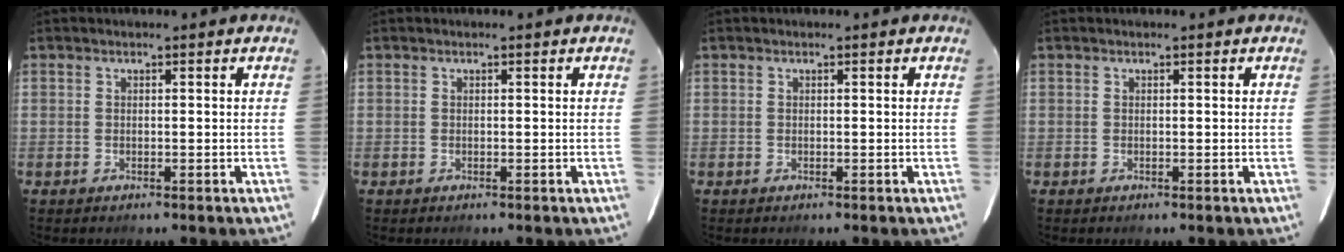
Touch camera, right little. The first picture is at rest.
{"total": 0.0}
{"total": 0.0}
{"total": 0.0}